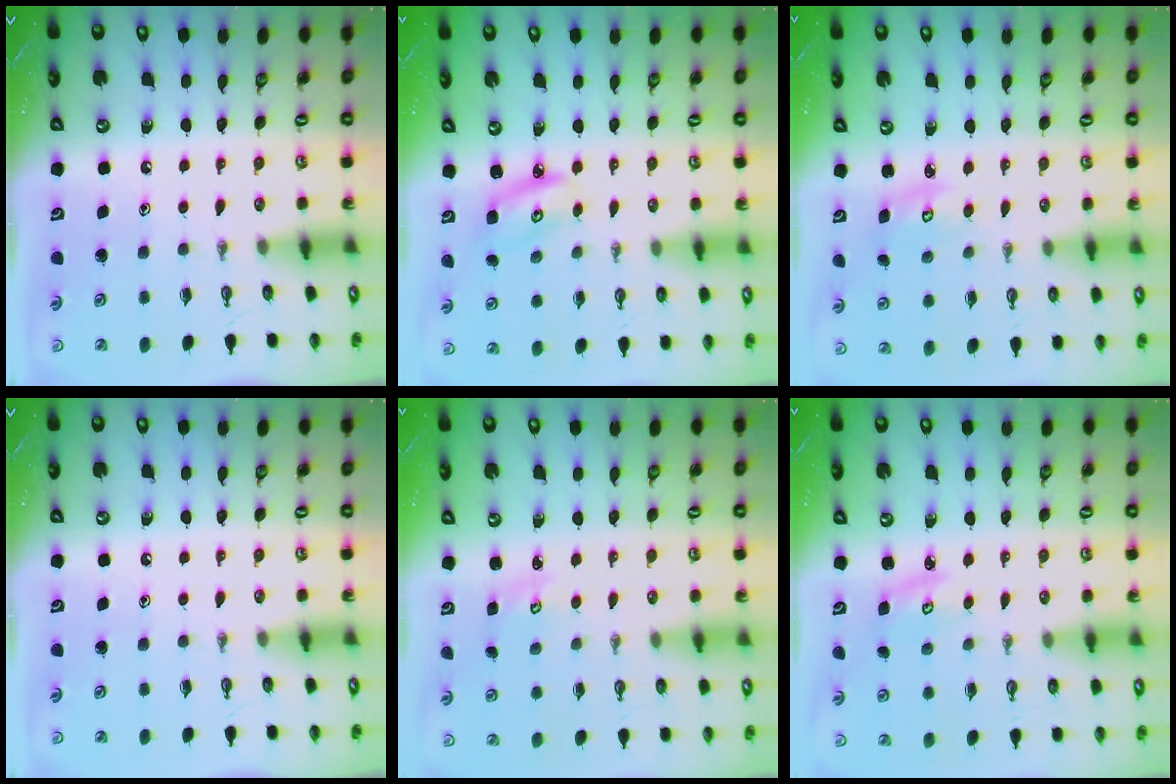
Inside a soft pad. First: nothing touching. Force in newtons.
{"total": 4.9, "press": 4.9, "slide": 0.4}
{"total": 3.9, "press": 3.8, "slide": 0.2}
{"total": 0.0}
{"total": 2.5, "press": 2.5, "slide": 0.2}
{"total": 2.8, "press": 2.8, "slide": 0.3}